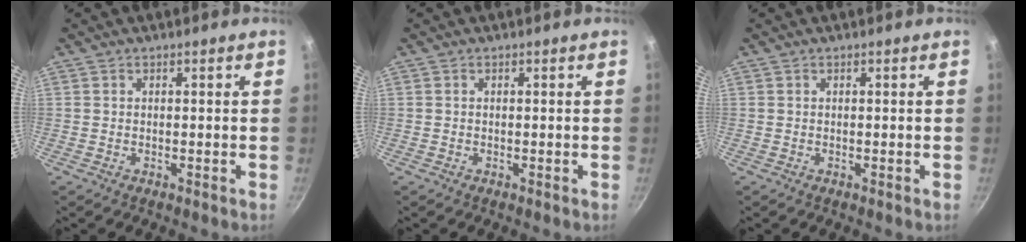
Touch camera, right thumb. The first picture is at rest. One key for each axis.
{"total": 0.0}
{"total": 0.0}